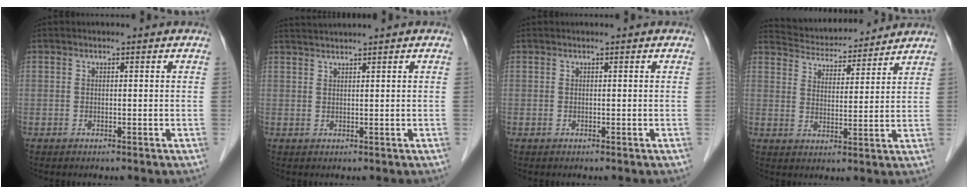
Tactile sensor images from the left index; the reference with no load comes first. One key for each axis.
{"total": 2.3, "fx": 2.0, "fy": -0.9, "fz": 0.5, "tx": -0.012, "ty": 0.010, "tz": 0.047}
{"total": 0.0}
{"total": 11.6, "fx": 11.2, "fy": 2.1, "fz": 2.3, "tx": -0.039, "ty": 0.019, "tz": 0.175}